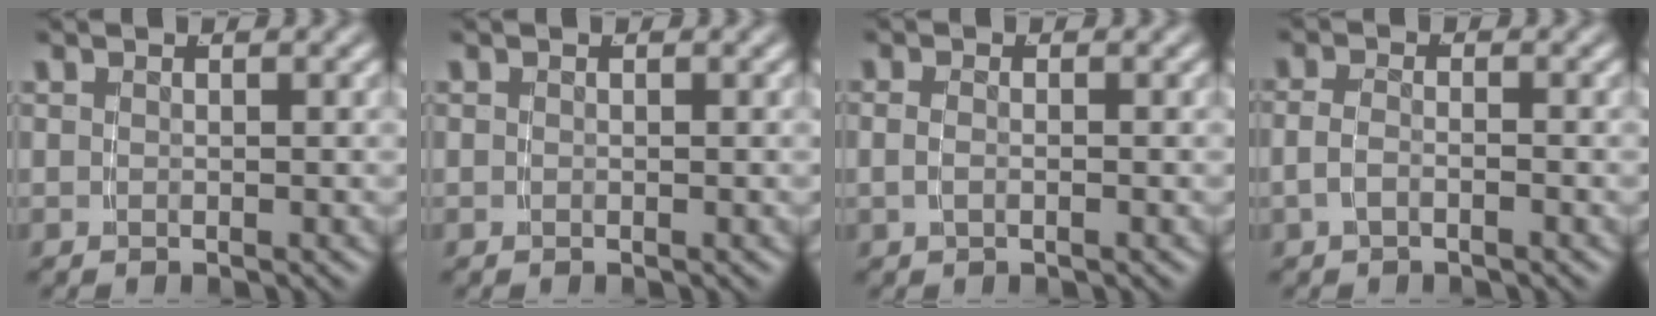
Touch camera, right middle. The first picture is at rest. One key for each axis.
{"total": 0.0}
{"total": 0.9, "fx": -0.3, "fy": 0.1, "fz": 0.9, "tx": -0.023, "ty": -0.007, "tz": 0.000}
{"total": 1.6, "fx": -0.8, "fy": 0.6, "fz": 1.3, "tx": -0.034, "ty": -0.008, "tz": -0.010}